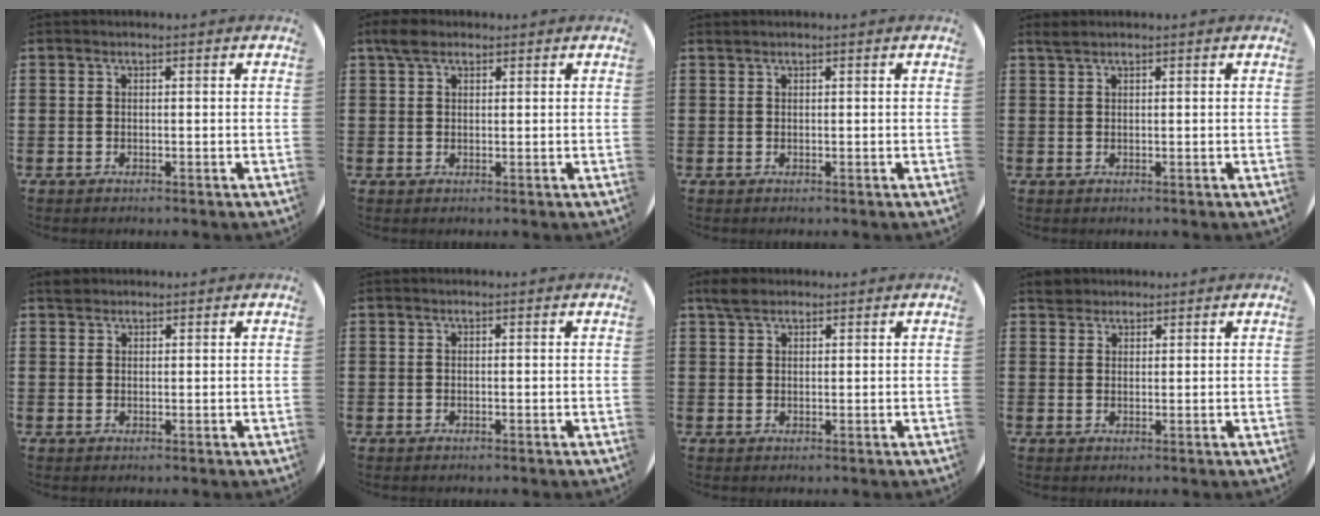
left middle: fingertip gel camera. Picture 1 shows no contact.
{"total": 2.4, "force": [1.9, 1.2, 1.0], "torque": [-0.016, 0.003, 0.034]}
{"total": 0.0}
{"total": 1.0, "force": [0.9, 0.1, 0.4], "torque": [-0.010, 0.001, 0.018]}
{"total": 1.1, "force": [1.0, 0.4, 0.1], "torque": [0.003, 0.000, 0.019]}
{"total": 0.0}
{"total": 2.4, "force": [2.0, 1.0, 0.8], "torque": [-0.012, 0.003, 0.037]}
{"total": 2.2, "force": [2.0, 1.0, 0.0], "torque": [0.002, 0.001, 0.039]}